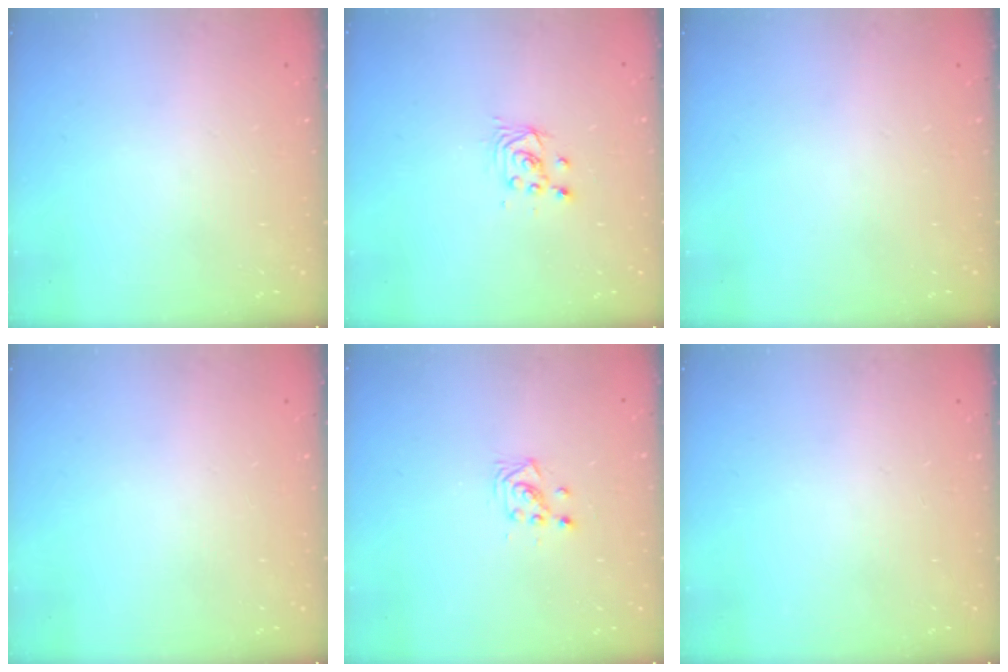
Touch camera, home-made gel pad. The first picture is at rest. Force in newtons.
{"total": 2.6, "press": 2.6, "slide": 0.1}
{"total": 0.0}
{"total": 0.0}
{"total": 3.7, "press": 3.7, "slide": 0.1}
{"total": 0.0}